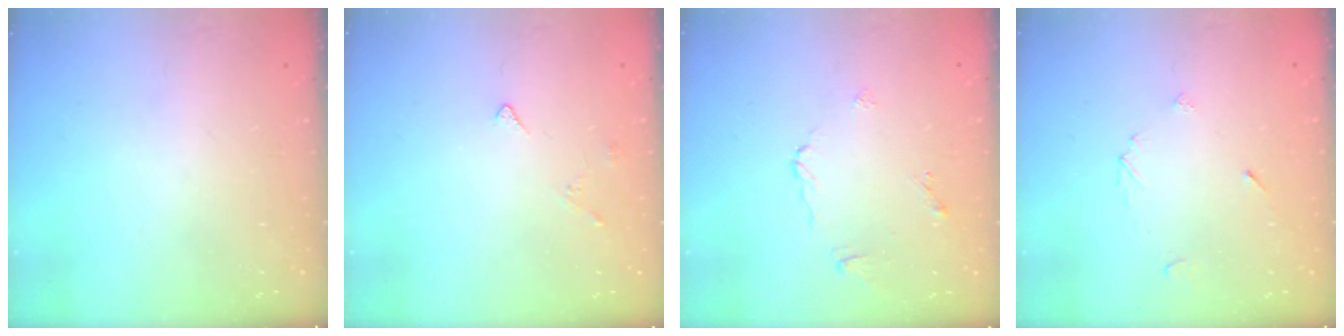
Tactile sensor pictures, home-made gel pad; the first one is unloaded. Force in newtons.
{"total": 3.3, "press": 3.2, "slide": 0.6}
{"total": 4.7, "press": 4.7, "slide": 0.1}
{"total": 2.6, "press": 2.6, "slide": 0.2}